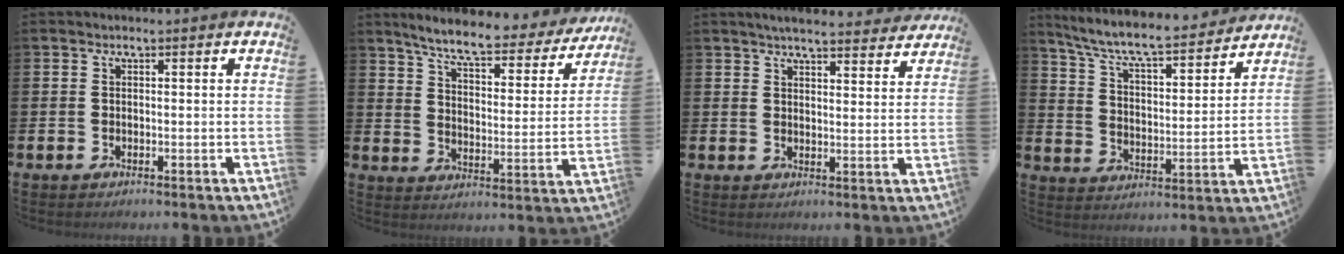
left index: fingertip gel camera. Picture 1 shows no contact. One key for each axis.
{"total": 7.2, "fx": 6.3, "fy": 1.2, "fz": 3.1, "tx": -0.087, "ty": -0.043, "tz": 0.104}
{"total": 4.8, "fx": 4.7, "fy": 0.3, "fz": 1.2, "tx": -0.026, "ty": -0.027, "tz": 0.082}
{"total": 7.8, "fx": 7.2, "fy": 0.9, "fz": 2.9, "tx": -0.085, "ty": -0.057, "tz": 0.119}